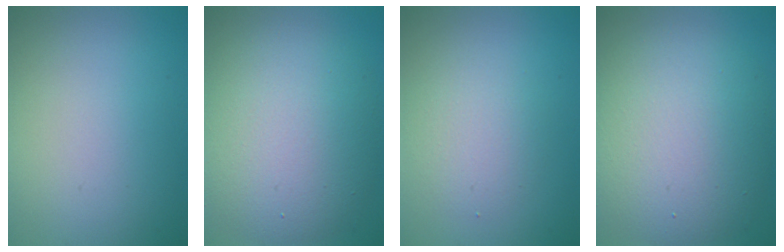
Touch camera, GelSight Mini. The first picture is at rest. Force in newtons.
{"total": 9.4, "press": 9.3, "slide": 0.6}
{"total": 2.5, "press": 2.5, "slide": 0.2}
{"total": 9.4, "press": 9.4, "slide": 0.5}